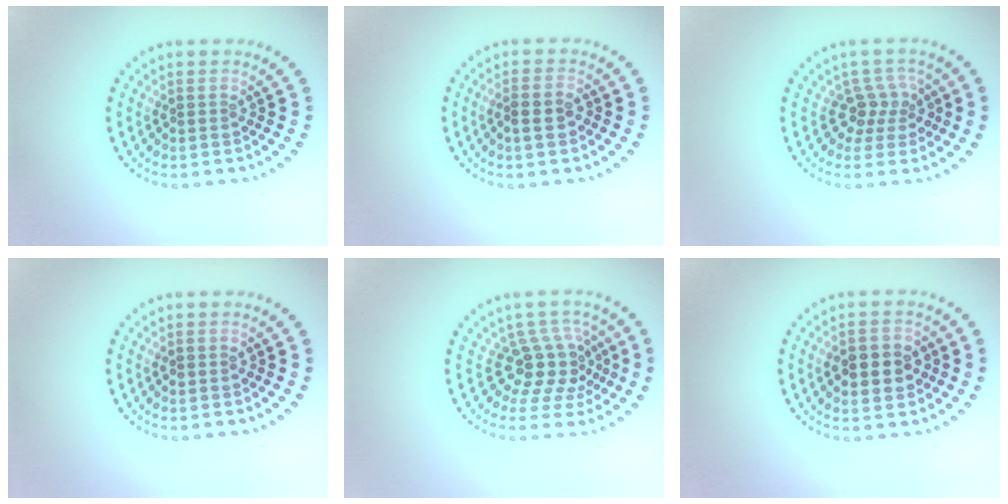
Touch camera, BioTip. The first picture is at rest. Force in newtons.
{"total": 2.3, "press": 2.2, "slide": 0.8}
{"total": 2.6, "press": 2.0, "slide": 1.7}
{"total": 0.9, "press": 0.9, "slide": 0.1}
{"total": 4.1, "press": 2.9, "slide": 2.8}
{"total": 3.7, "press": 3.7, "slide": 0.1}